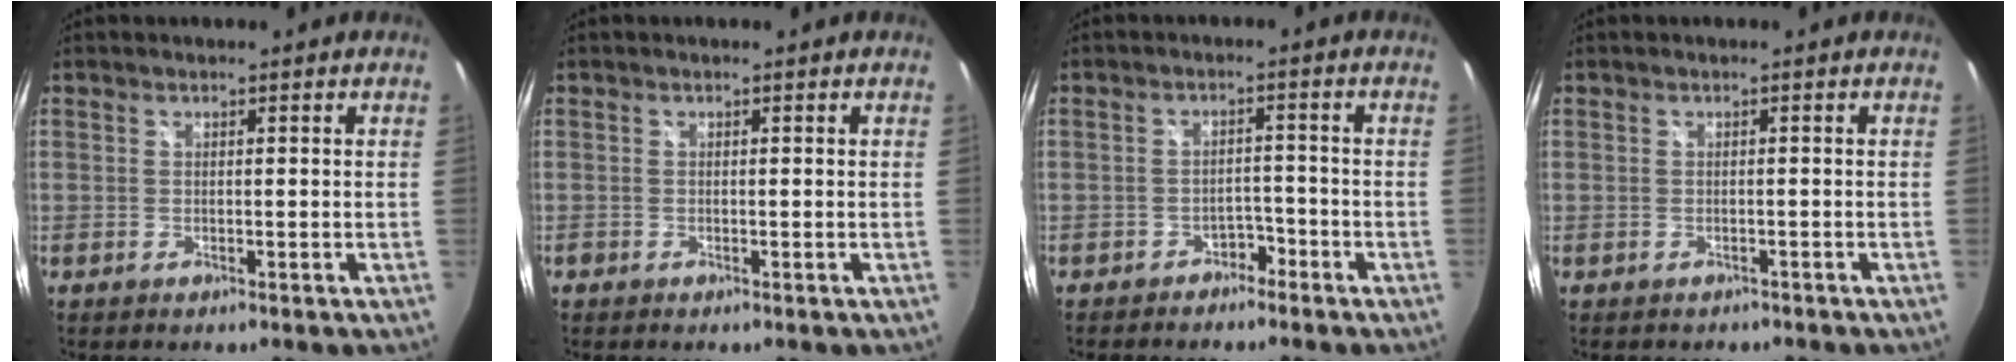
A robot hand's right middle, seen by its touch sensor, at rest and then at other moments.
{"total": 0.6, "force": [-0.4, 0.3, 0.1], "torque": [-0.002, -0.003, -0.012]}
{"total": 4.5, "force": [-3.4, 2.4, 1.7], "torque": [-0.035, 0.012, -0.044]}
{"total": 1.1, "force": [-0.8, 0.8, 0.0], "torque": [-0.004, 0.001, -0.010]}